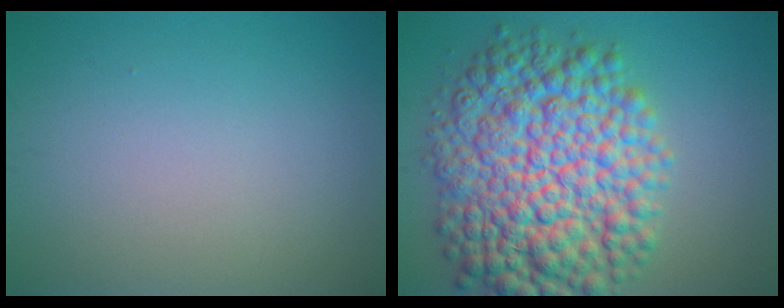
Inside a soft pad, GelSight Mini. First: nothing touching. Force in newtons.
{"total": 13.2, "press": 13.2, "slide": 0.2}